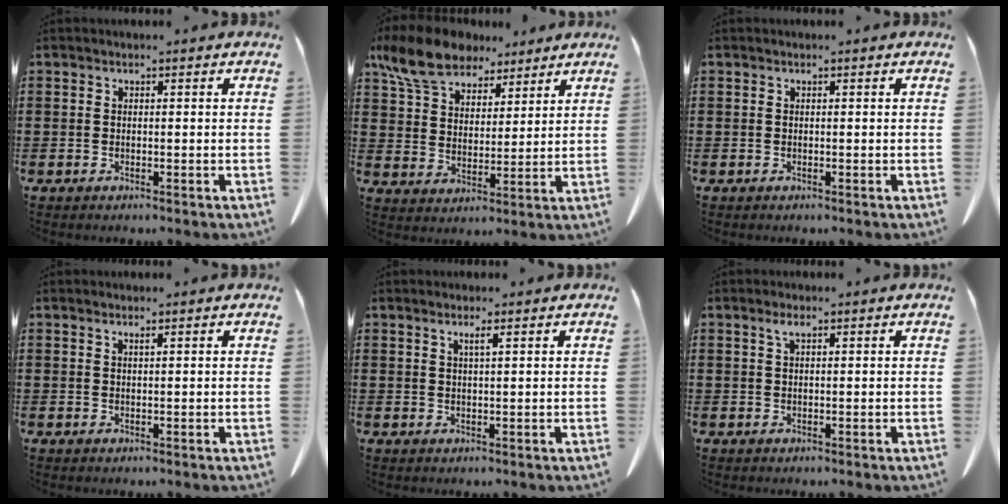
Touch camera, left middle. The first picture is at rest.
{"total": 9.8, "force": [8.0, 4.1, 4.0], "torque": [-0.110, -0.014, 0.151]}
{"total": 0.0}
{"total": 0.7, "force": [0.5, 0.0, 0.5], "torque": [-0.009, 0.000, 0.009]}
{"total": 1.4, "force": [0.9, 0.1, 1.1], "torque": [-0.023, 0.001, 0.016]}
{"total": 1.7, "force": [0.8, 0.5, 1.4], "torque": [-0.030, 0.004, 0.013]}